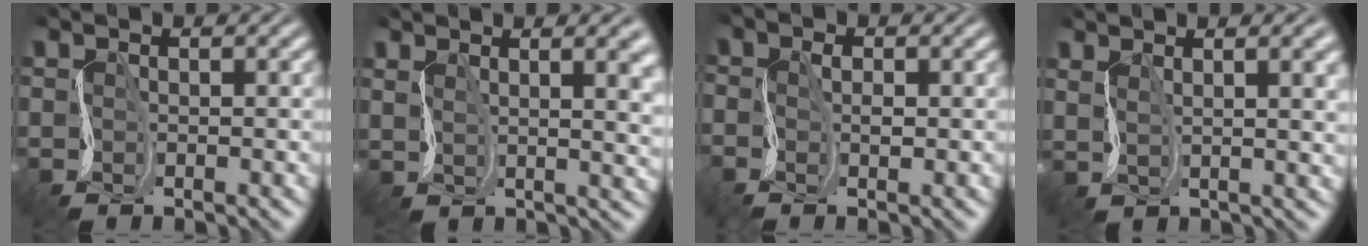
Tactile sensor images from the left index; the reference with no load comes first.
{"total": 9.6, "force": [4.1, 4.6, 7.3], "torque": [-0.114, 0.041, 0.057]}
{"total": 0.9, "force": [-0.8, 0.1, 0.5], "torque": [-0.016, -0.001, -0.016]}
{"total": 8.9, "force": [4.4, 4.0, 6.7], "torque": [-0.115, 0.041, 0.059]}